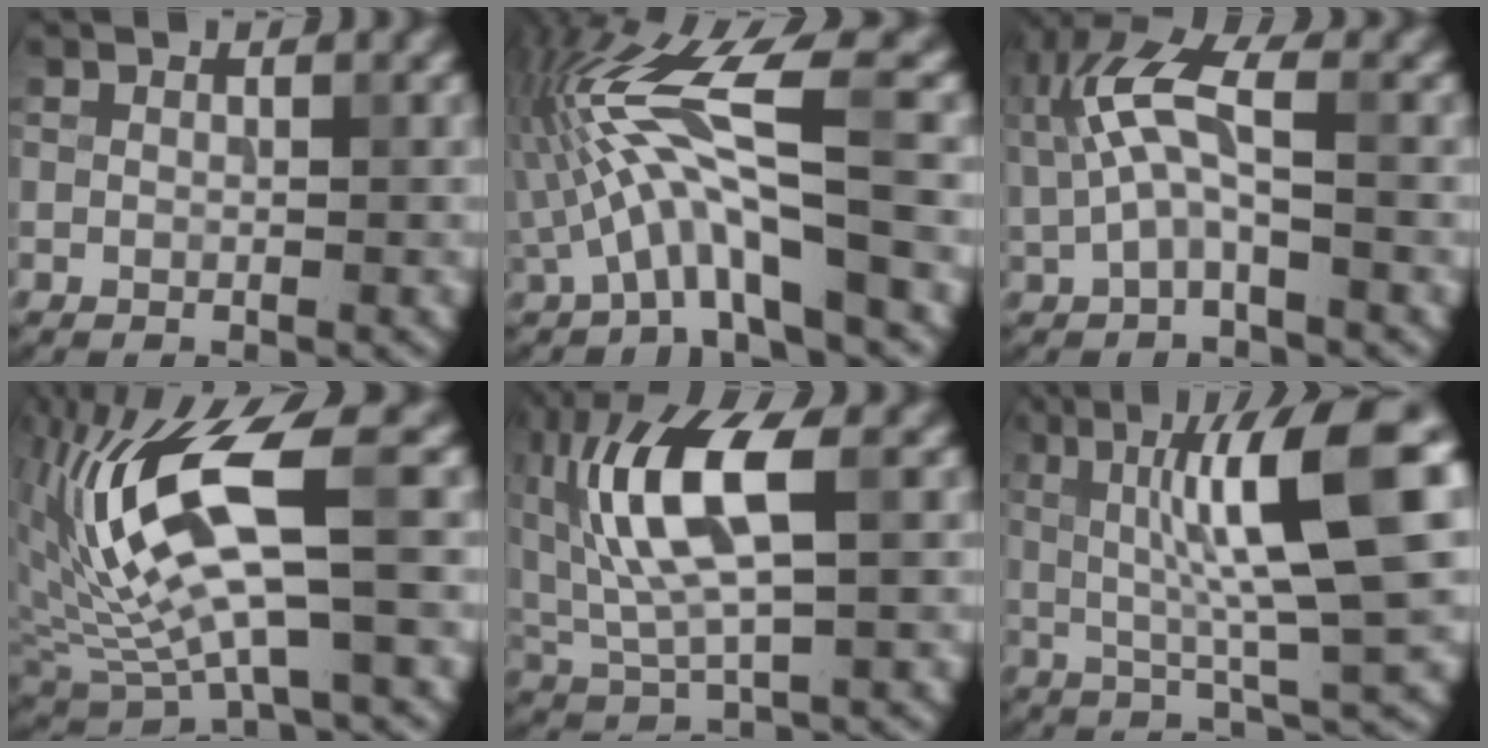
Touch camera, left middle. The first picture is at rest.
{"total": 8.0, "force": [-1.6, 1.5, 7.7], "torque": [-0.149, 0.020, -0.031]}
{"total": 5.4, "force": [0.8, 2.0, 5.0], "torque": [-0.113, 0.011, 0.013]}
{"total": 11.4, "force": [2.1, 3.3, 10.7], "torque": [-0.220, -0.001, 0.044]}
{"total": 9.5, "force": [2.0, 3.7, 8.5], "torque": [-0.179, 0.013, 0.032]}
{"total": 11.3, "force": [2.3, 1.9, 10.9], "torque": [-0.172, 0.011, 0.043]}